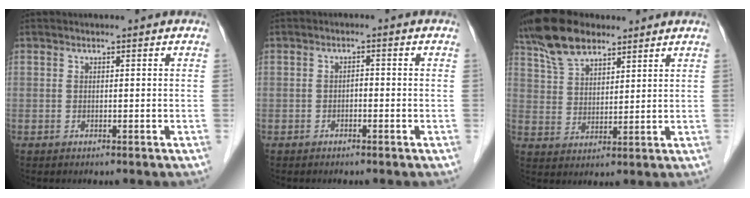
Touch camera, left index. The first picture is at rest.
{"total": 1.1, "force": [-0.6, 0.5, 0.8], "torque": [-0.010, 0.003, -0.010]}
{"total": 9.4, "force": [7.3, 4.1, 4.2], "torque": [-0.091, 0.026, 0.144]}